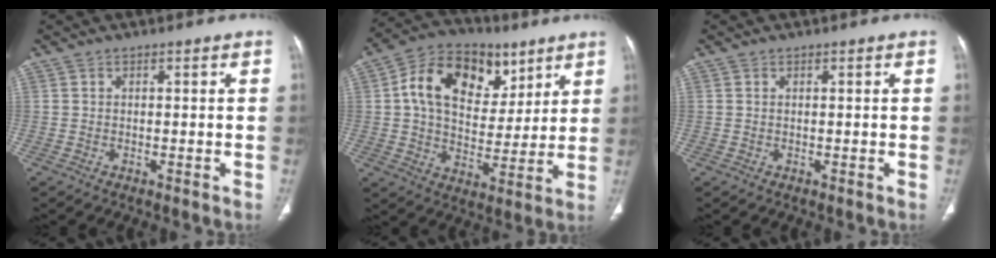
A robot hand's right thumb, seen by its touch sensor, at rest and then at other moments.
{"total": 18.3, "force": [7.2, 12.6, 11.2], "torque": [-0.156, -0.006, 0.121]}
{"total": 0.0}